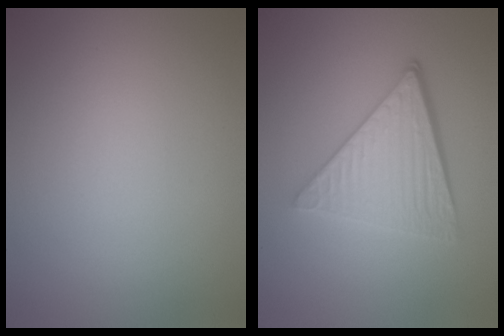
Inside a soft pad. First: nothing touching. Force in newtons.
{"total": 5.4, "press": 3.9, "slide": 3.7}